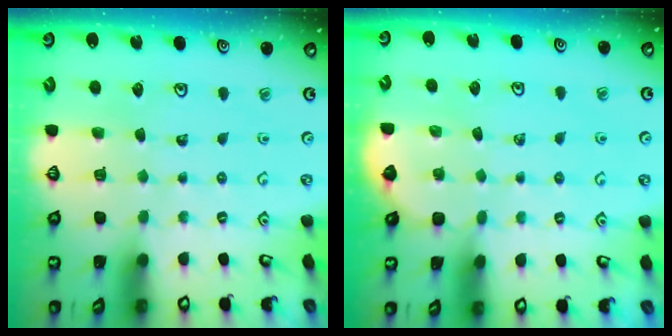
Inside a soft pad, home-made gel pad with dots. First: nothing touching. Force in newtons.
{"total": 2.1, "press": 2.1, "slide": 0.2}